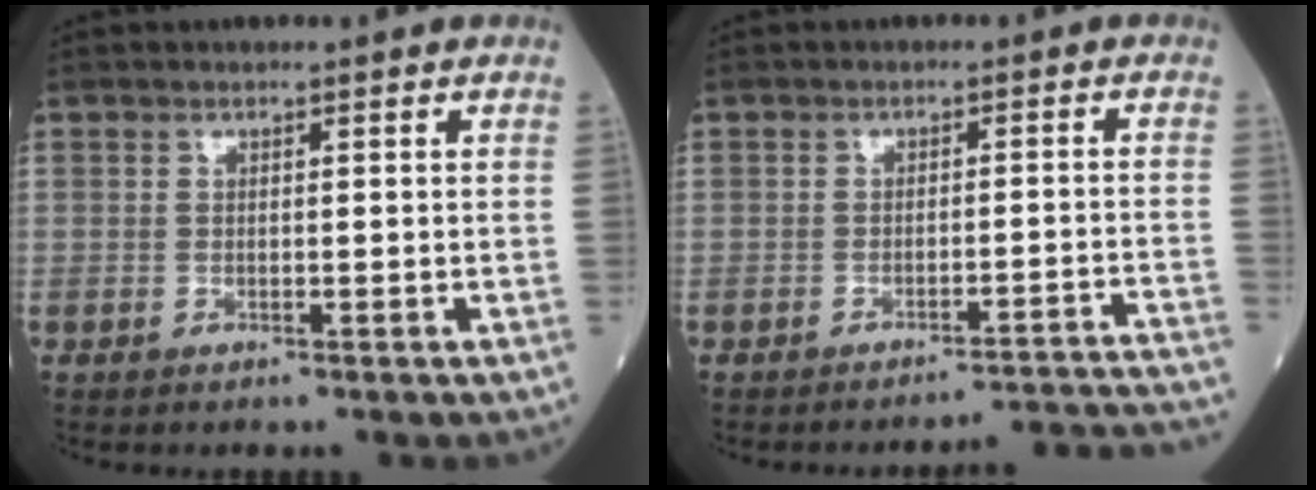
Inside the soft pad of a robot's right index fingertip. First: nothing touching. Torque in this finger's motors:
{"motor_torque": [-0.19, -0.19, -0.02, 0.00]}